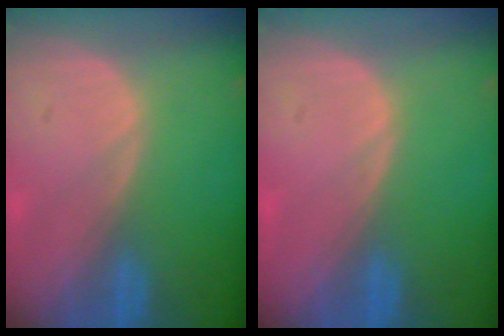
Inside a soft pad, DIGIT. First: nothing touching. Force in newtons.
{"total": 0.0}